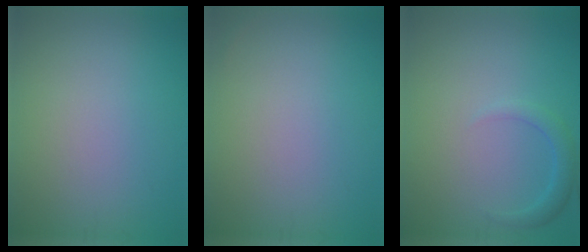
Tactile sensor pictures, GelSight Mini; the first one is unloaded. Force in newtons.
{"total": 0.0}
{"total": 1.6, "press": 1.6, "slide": 0.1}